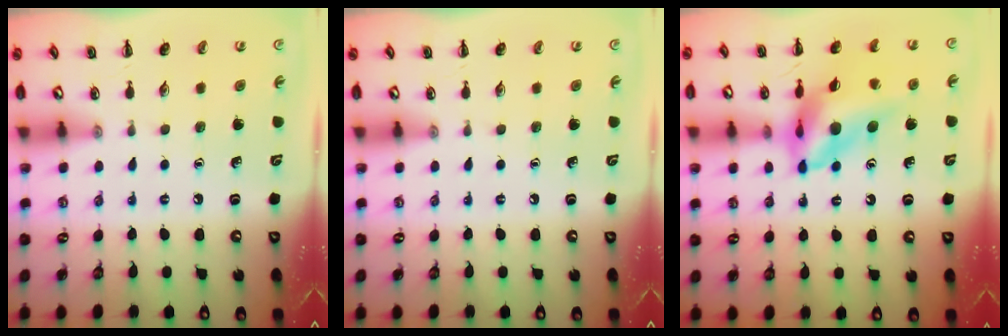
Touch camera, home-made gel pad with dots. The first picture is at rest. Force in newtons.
{"total": 0.0}
{"total": 14.2, "press": 13.5, "slide": 4.6}